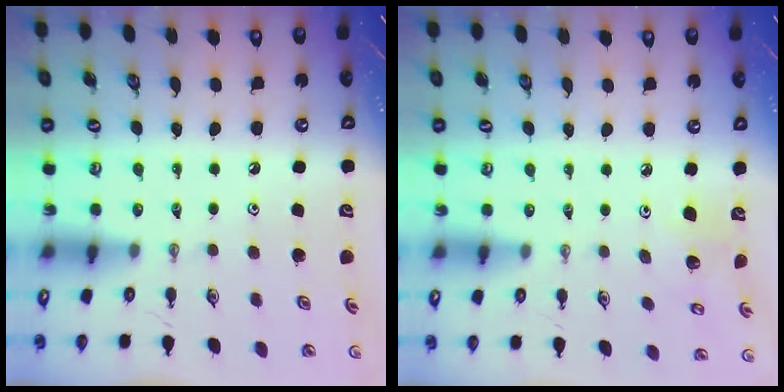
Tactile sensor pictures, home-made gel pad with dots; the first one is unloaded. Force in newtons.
{"total": 5.1, "press": 4.8, "slide": 1.7}